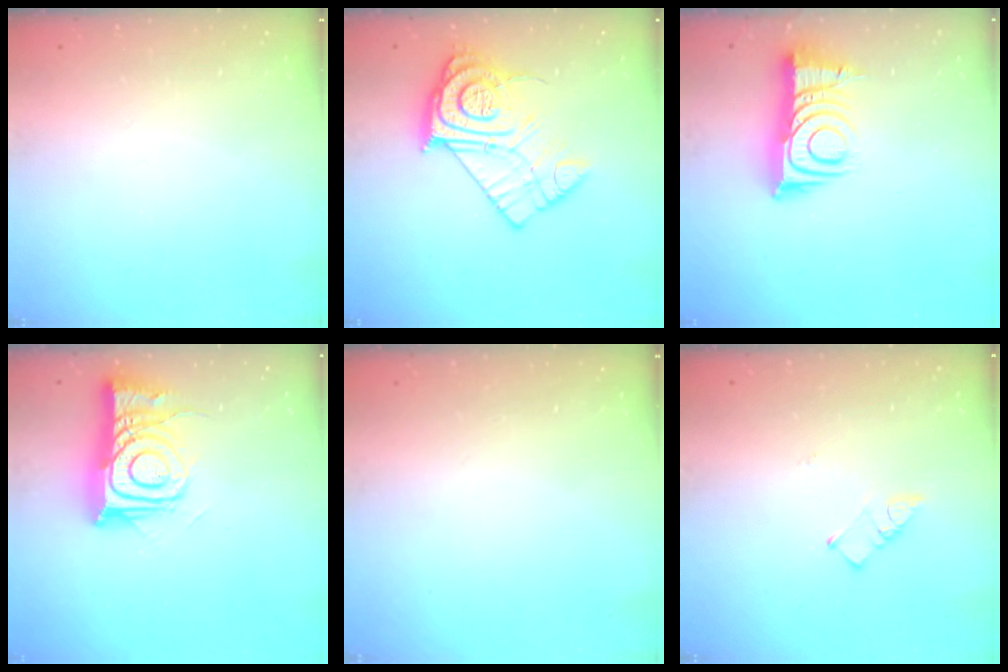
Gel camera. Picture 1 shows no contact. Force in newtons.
{"total": 16.1, "press": 16.1, "slide": 1.1}
{"total": 11.0, "press": 11.0, "slide": 0.6}
{"total": 11.6, "press": 11.5, "slide": 1.0}
{"total": 1.5, "press": 1.5, "slide": 0.1}
{"total": 3.7, "press": 3.7, "slide": 0.2}